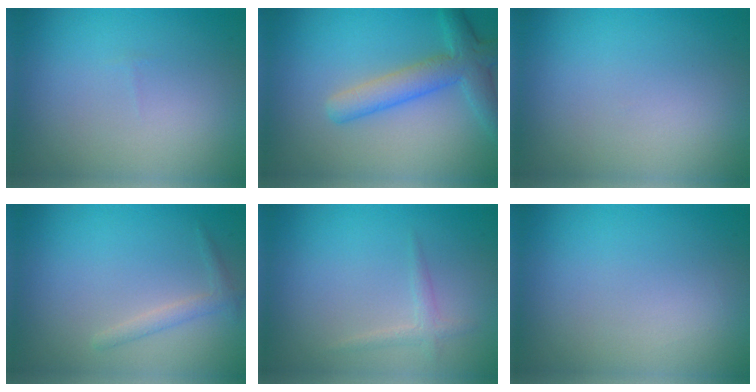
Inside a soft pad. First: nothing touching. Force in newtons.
{"total": 5.6, "press": 5.6, "slide": 0.3}
{"total": 0.0}
{"total": 1.3, "press": 1.3, "slide": 0.0}
{"total": 1.1, "press": 1.1, "slide": 0.0}
{"total": 0.0}